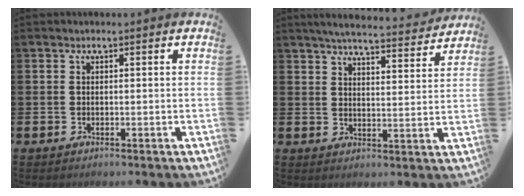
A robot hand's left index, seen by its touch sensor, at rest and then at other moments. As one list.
[{"total": 5.6, "force": [5.4, 0.2, 1.4], "torque": [-0.035, -0.041, 0.092]}]